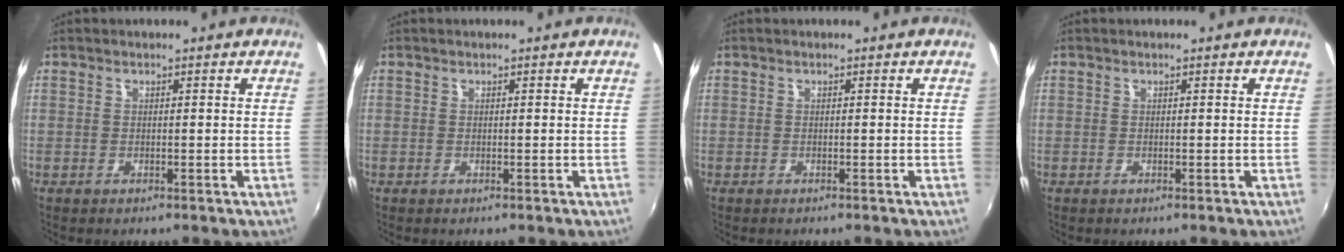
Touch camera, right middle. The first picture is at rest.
{"total": 0.0}
{"total": 0.0}
{"total": 0.0}